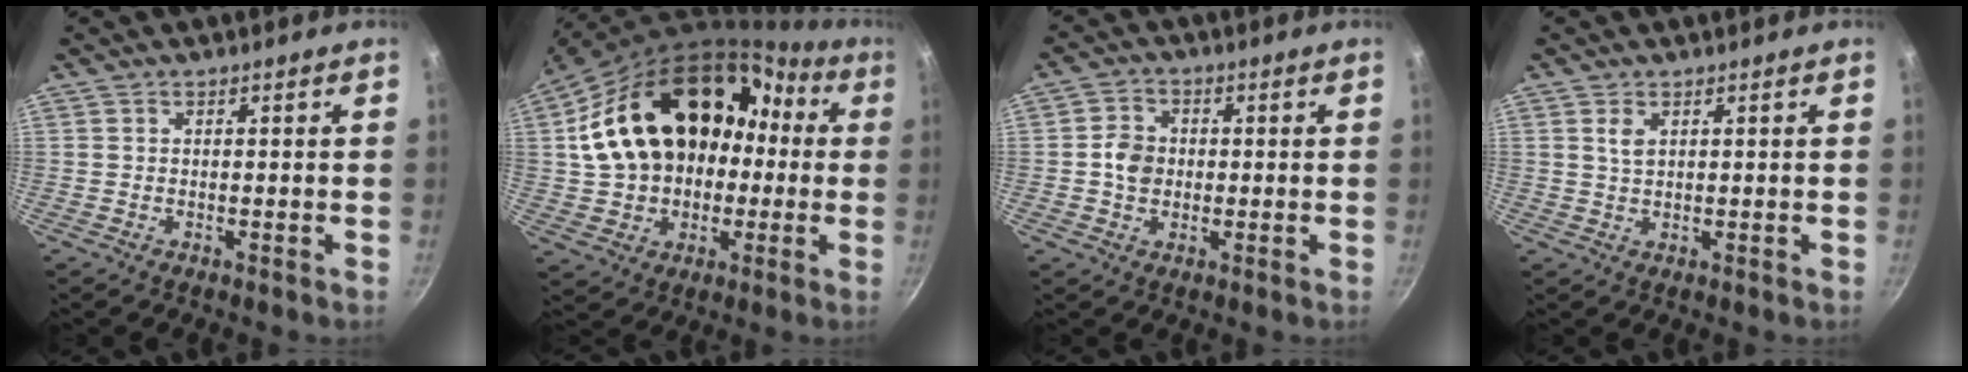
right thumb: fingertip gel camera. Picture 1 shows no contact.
{"total": 25.9, "force": [2.6, 18.9, 17.4], "torque": [-0.286, 0.066, 0.059]}
{"total": 4.8, "force": [-0.1, 4.0, 2.6], "torque": [-0.028, 0.010, -0.011]}
{"total": 2.2, "force": [1.0, 1.2, 1.6], "torque": [-0.030, -0.005, 0.021]}